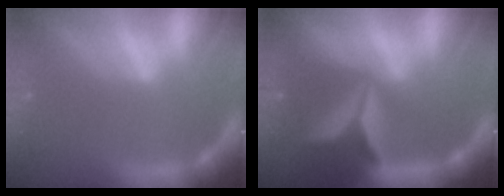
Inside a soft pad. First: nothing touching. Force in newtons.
{"total": 9.5}